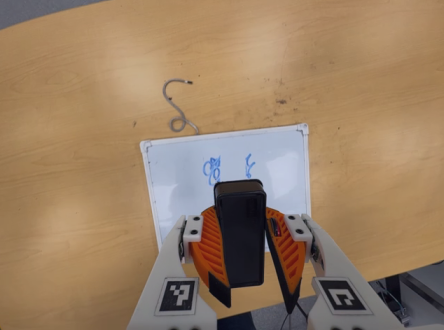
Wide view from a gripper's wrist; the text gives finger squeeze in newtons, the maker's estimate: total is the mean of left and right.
{"total": 10.0, "left": 10.2, "right": 9.8}